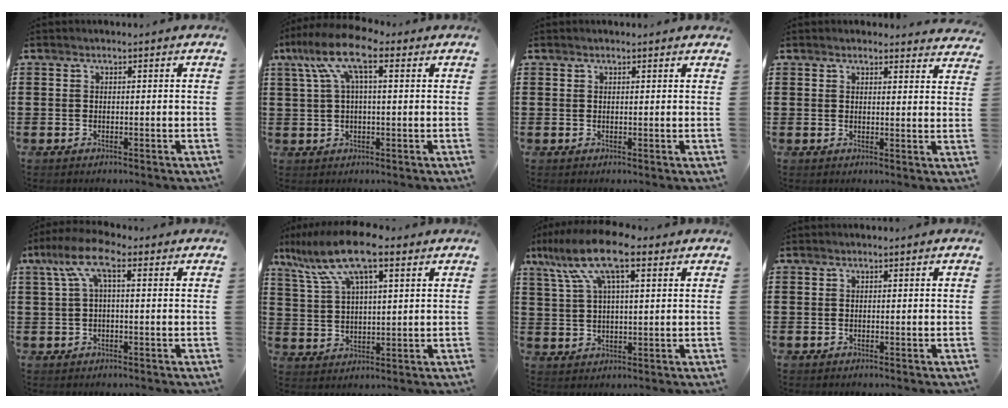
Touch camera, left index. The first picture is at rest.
{"total": 9.6, "force": [3.9, 3.0, 8.3], "torque": [-0.187, -0.004, 0.062]}
{"total": 0.7, "force": [0.5, 0.2, 0.4], "torque": [-0.009, 0.001, 0.011]}
{"total": 2.3, "force": [2.2, 0.2, 0.3], "torque": [-0.004, -0.010, 0.042]}
{"total": 7.1, "force": [1.3, 2.4, 6.5], "torque": [-0.140, 0.006, 0.018]}
{"total": 11.9, "force": [7.4, 3.1, 8.8], "torque": [-0.190, -0.009, 0.132]}
{"total": 11.2, "force": [6.7, 3.1, 8.5], "torque": [-0.192, -0.006, 0.116]}
{"total": 0.0}